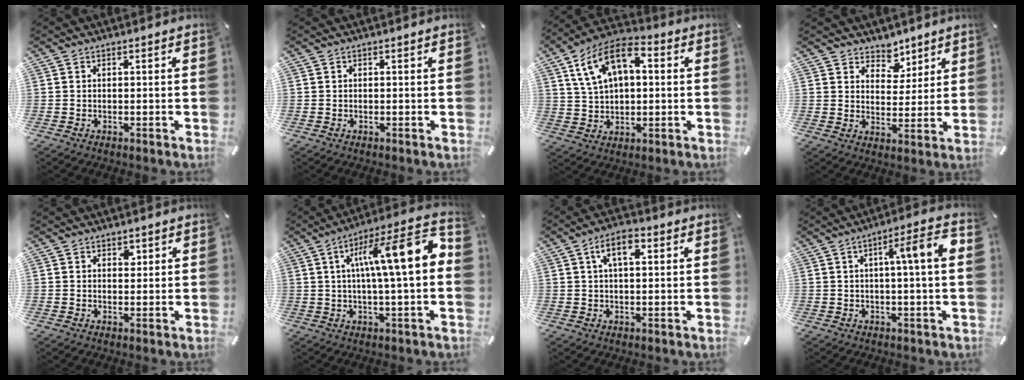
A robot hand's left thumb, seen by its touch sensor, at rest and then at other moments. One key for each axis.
{"total": 0.0}
{"total": 12.7, "fx": 4.6, "fy": 8.2, "fz": 8.5, "tx": -0.170, "ty": 0.004, "tz": 0.087}
{"total": 6.2, "fx": 4.5, "fy": 4.3, "fz": 0.0, "tx": 0.006, "ty": -0.037, "tz": 0.080}
{"total": 1.6, "fx": 0.8, "fy": 1.2, "fz": 0.7, "tx": 0.010, "ty": -0.007, "tz": 0.009}
{"total": 16.0, "fx": 3.1, "fy": 2.7, "fz": 15.5, "tx": -0.253, "ty": -0.004, "tz": 0.038}
{"total": 6.5, "fx": 2.3, "fy": 3.0, "fz": 5.4, "tx": -0.097, "ty": 0.004, "tz": 0.035}
{"total": 9.7, "fx": 1.6, "fy": 1.2, "fz": 9.5, "tx": -0.152, "ty": -0.001, "tz": 0.018}